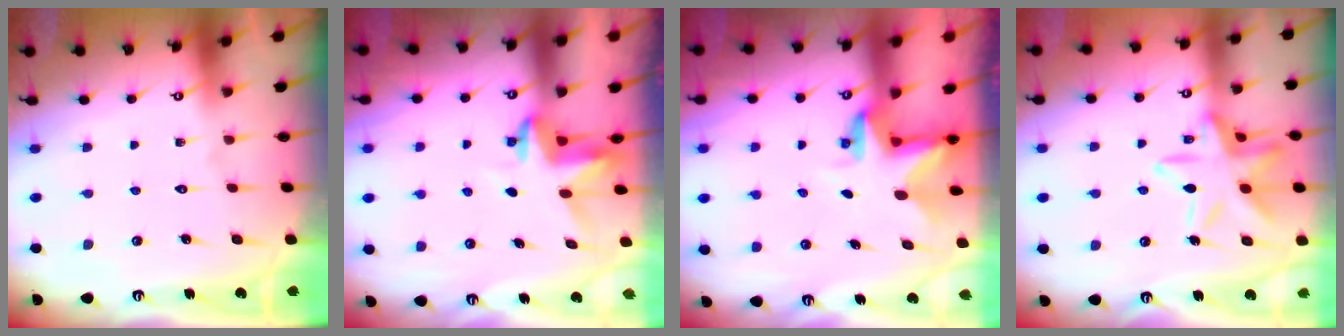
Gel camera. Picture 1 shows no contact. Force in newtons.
{"total": 3.7, "press": 3.7, "slide": 0.3}
{"total": 3.4, "press": 3.4, "slide": 0.2}
{"total": 15.0, "press": 15.0, "slide": 1.1}